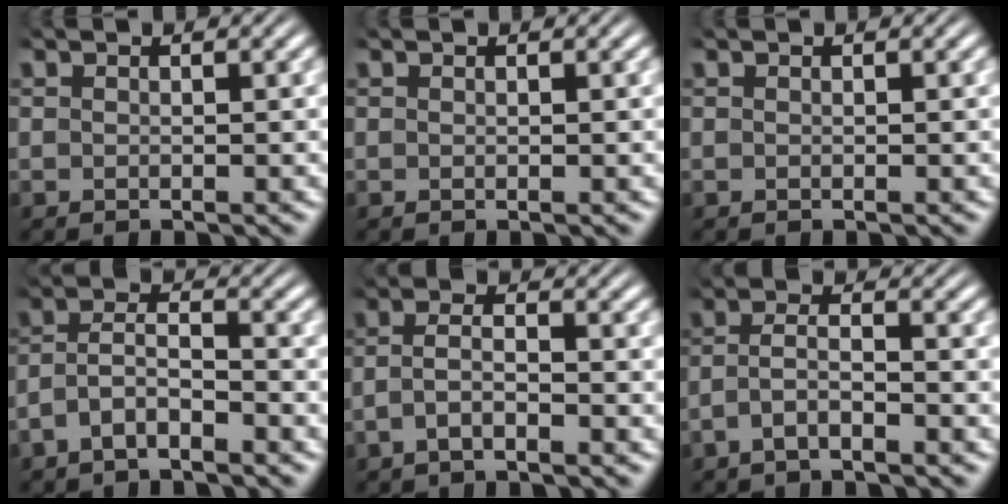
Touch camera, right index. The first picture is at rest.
{"total": 0.0}
{"total": 0.0}
{"total": 4.5, "force": [-2.3, 2.9, 2.5], "torque": [-0.052, -0.011, -0.045]}
{"total": 3.0, "force": [-1.5, 1.3, 2.3], "torque": [-0.048, -0.009, -0.027]}
{"total": 3.1, "force": [-1.9, 1.2, 2.1], "torque": [-0.043, -0.010, -0.034]}